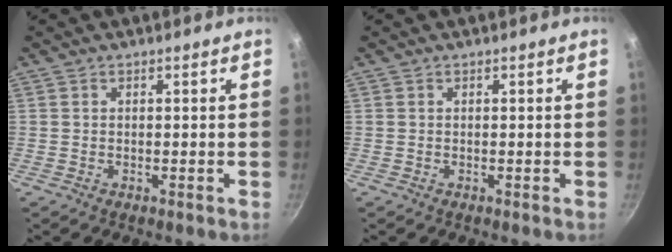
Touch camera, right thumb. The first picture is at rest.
{"total": 0.0}